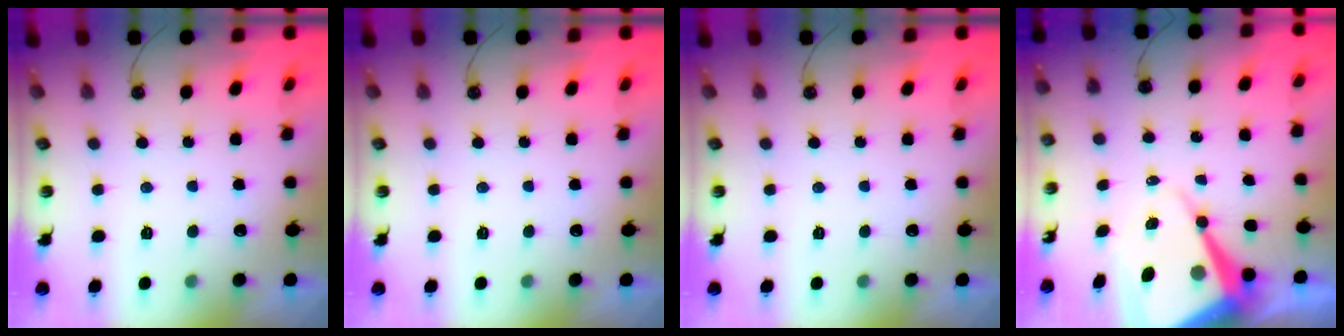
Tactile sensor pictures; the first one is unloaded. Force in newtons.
{"total": 0.0}
{"total": 0.0}
{"total": 17.5, "press": 17.4, "slide": 1.8}